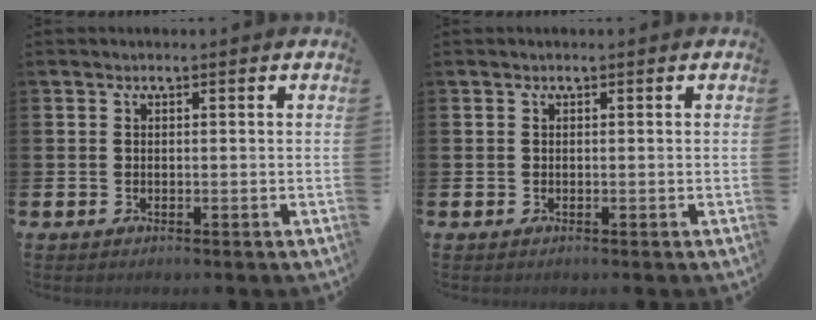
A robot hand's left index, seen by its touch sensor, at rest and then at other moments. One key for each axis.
{"total": 0.0}